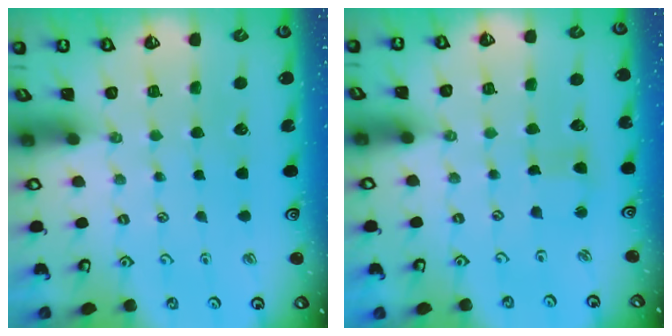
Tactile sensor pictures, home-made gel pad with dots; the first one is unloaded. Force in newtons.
{"total": 2.8, "press": 2.7, "slide": 0.6}